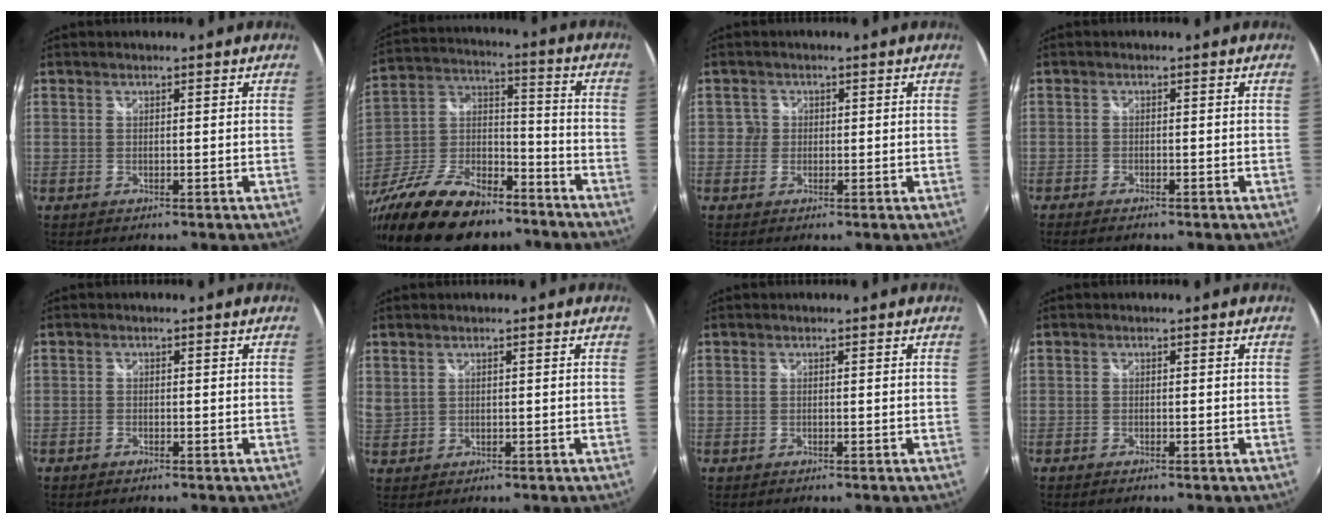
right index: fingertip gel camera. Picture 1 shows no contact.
{"total": 24.1, "force": [-17.0, 10.4, 13.5], "torque": [-0.286, -0.009, -0.285]}
{"total": 1.8, "force": [-0.2, 1.8, 0.0], "torque": [0.003, 0.004, -0.007]}
{"total": 2.3, "force": [-2.0, 0.8, 0.9], "torque": [-0.026, -0.009, -0.038]}
{"total": 1.0, "force": [-0.9, 0.5, 0.1], "torque": [-0.005, -0.002, -0.019]}
{"total": 2.4, "force": [1.7, 1.3, 1.0], "torque": [-0.016, 0.003, 0.037]}
{"total": 0.0}
{"total": 0.8, "force": [-0.7, 0.3, 0.2], "torque": [-0.006, -0.004, -0.016]}